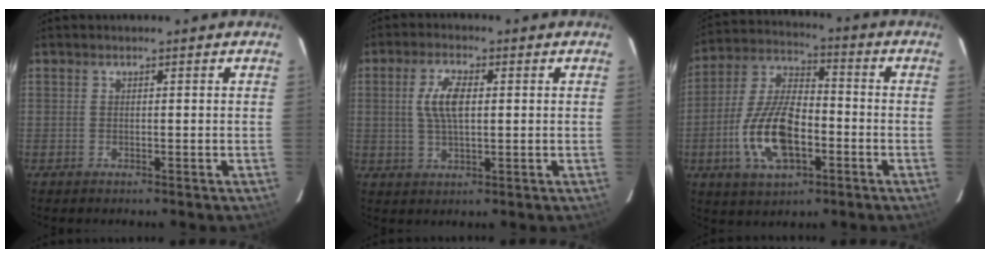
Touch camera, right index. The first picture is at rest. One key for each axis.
{"total": 6.4, "fx": 1.1, "fy": 2.6, "fz": 5.7, "tx": -0.112, "ty": 0.006, "tz": 0.021}
{"total": 15.1, "fx": -4.8, "fy": 7.0, "fz": 12.5, "tx": -0.262, "ty": 0.003, "tz": -0.085}